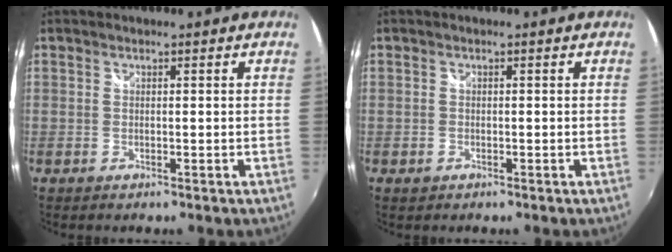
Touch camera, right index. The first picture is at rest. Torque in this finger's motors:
{"motor_torque": [-0.07, 0.07, 0.03, 0.00]}